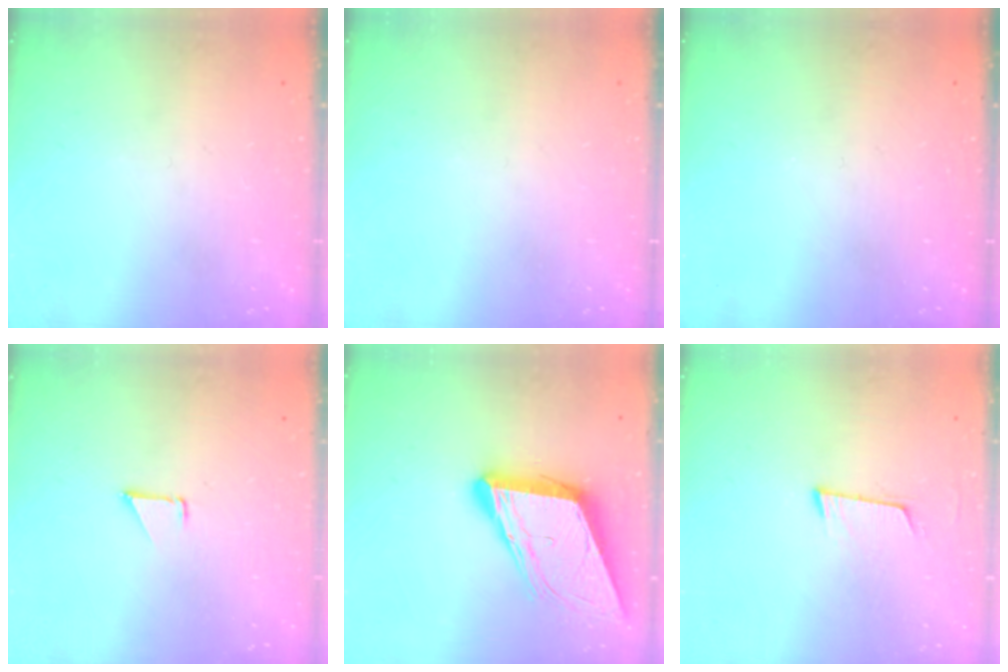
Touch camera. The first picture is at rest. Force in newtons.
{"total": 0.0}
{"total": 0.0}
{"total": 0.7, "press": 0.7, "slide": 0.1}
{"total": 14.8, "press": 14.1, "slide": 4.2}
{"total": 5.8, "press": 5.5, "slide": 1.9}